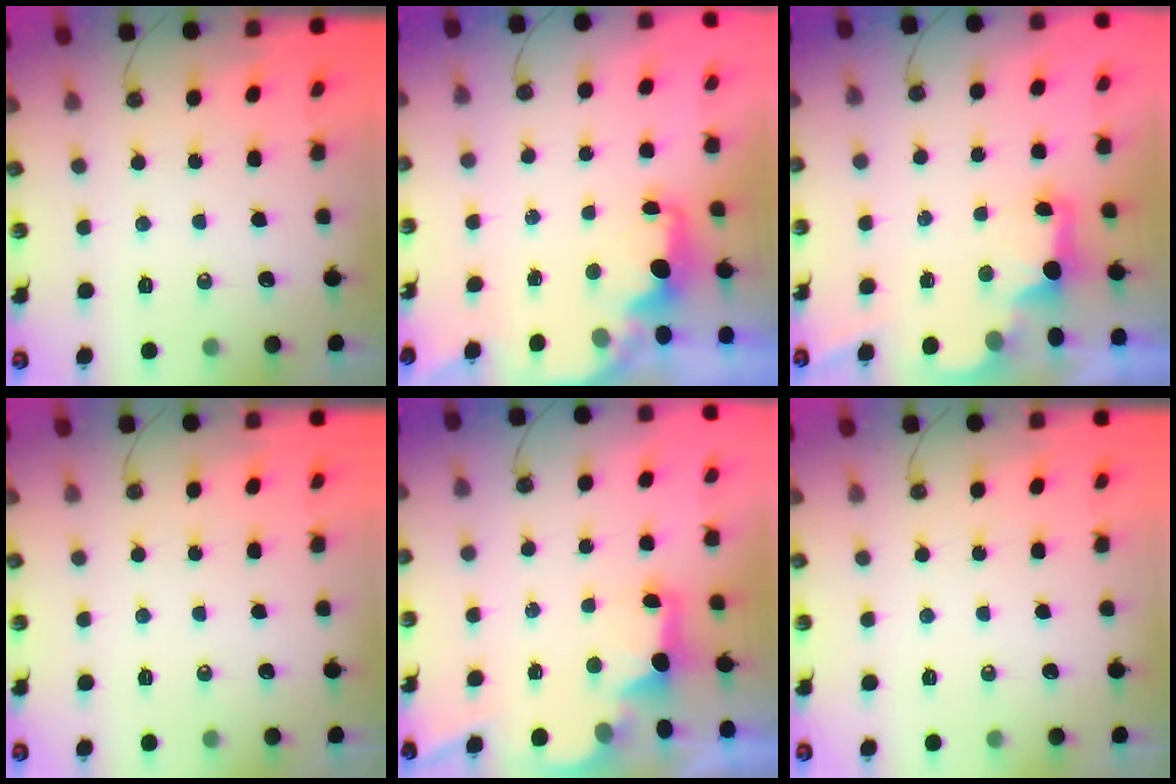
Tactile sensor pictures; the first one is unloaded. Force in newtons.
{"total": 2.7, "press": 2.6, "slide": 0.9}
{"total": 2.2, "press": 2.1, "slide": 0.7}
{"total": 0.0}
{"total": 2.9, "press": 2.8, "slide": 0.9}
{"total": 0.0}